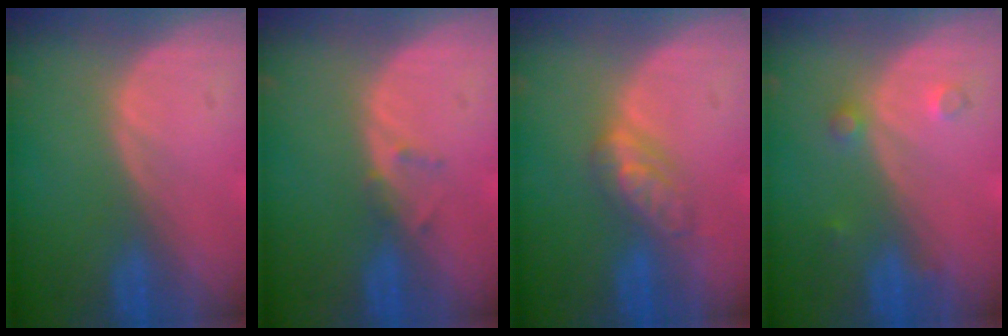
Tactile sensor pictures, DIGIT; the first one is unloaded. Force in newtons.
{"total": 1.3, "press": 1.1, "slide": 0.8}
{"total": 4.7, "press": 4.4, "slide": 1.4}
{"total": 2.0, "press": 2.0, "slide": 0.2}